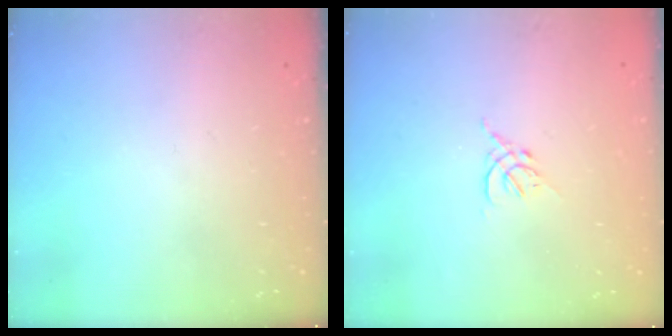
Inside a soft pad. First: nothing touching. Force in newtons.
{"total": 1.6, "press": 1.5, "slide": 0.6}